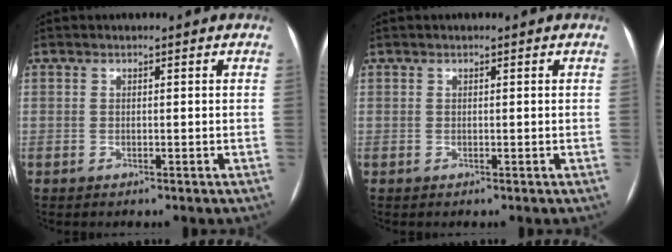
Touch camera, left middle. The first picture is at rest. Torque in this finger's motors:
{"motor_torque": [-0.03, -0.11, -0.06, 0.00]}